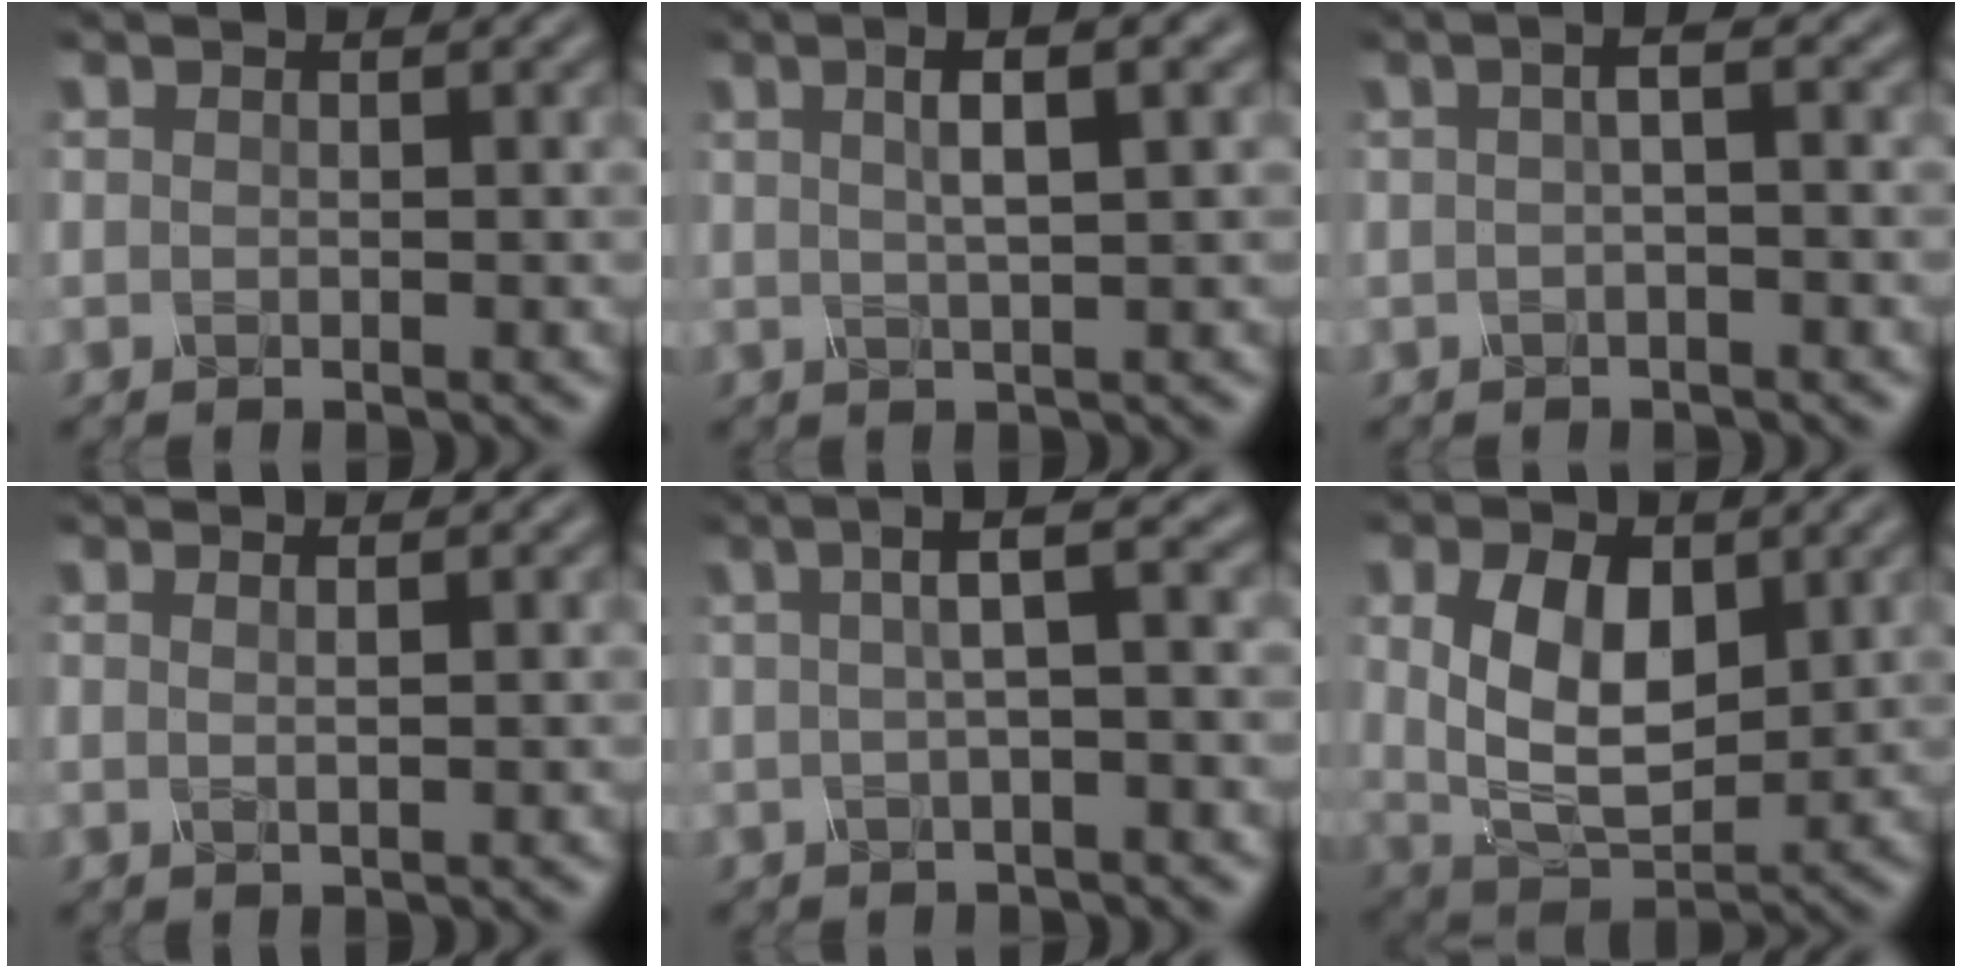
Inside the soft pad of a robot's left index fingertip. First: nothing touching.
{"total": 4.4, "force": [1.4, 0.9, 4.0], "torque": [-0.067, 0.010, 0.027]}
{"total": 2.5, "force": [0.2, 0.9, 2.3], "torque": [-0.025, 0.011, -0.006]}
{"total": 1.5, "force": [0.7, 0.6, 1.2], "torque": [-0.004, 0.003, -0.006]}
{"total": 3.4, "force": [0.4, 0.6, 3.3], "torque": [-0.059, 0.013, 0.011]}
{"total": 6.5, "force": [1.1, 3.9, 5.2], "torque": [-0.106, -0.006, 0.031]}